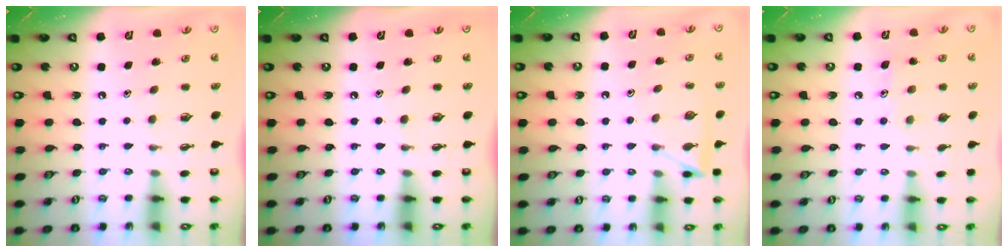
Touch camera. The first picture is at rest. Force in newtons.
{"total": 0.0}
{"total": 5.2, "press": 5.2, "slide": 0.6}
{"total": 7.5, "press": 7.5, "slide": 0.1}